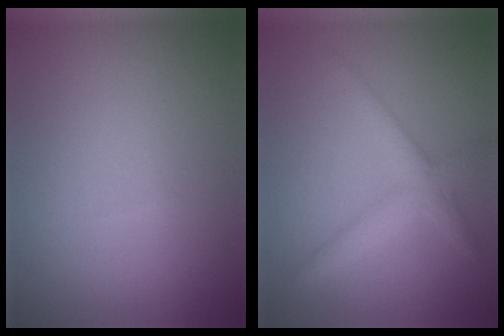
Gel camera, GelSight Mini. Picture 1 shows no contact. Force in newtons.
{"total": 3.0, "press": 3.0, "slide": 0.0}